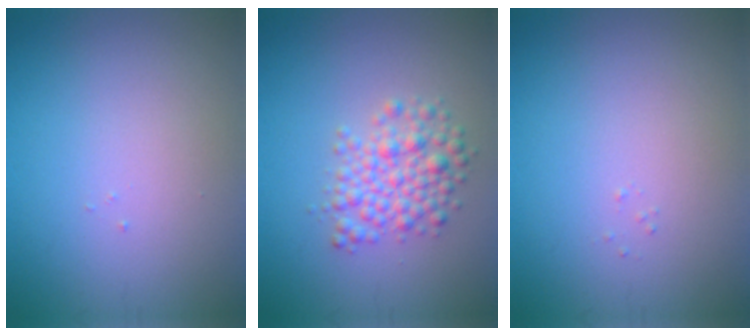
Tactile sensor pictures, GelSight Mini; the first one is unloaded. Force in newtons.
{"total": 3.6, "press": 3.6, "slide": 0.1}
{"total": 0.0}